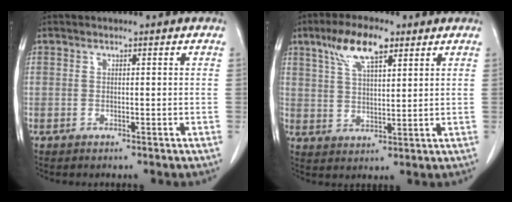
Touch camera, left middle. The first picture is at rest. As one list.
[{"total": 9.3, "force": [5.4, 3.0, 6.9], "torque": [-0.135, 0.014, 0.103]}]